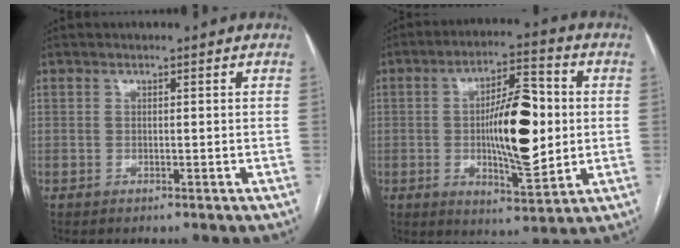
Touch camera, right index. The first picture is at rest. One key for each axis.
{"total": 14.1, "fx": 0.1, "fy": 4.0, "fz": 13.6, "tx": -0.226, "ty": 0.008, "tz": 0.005}